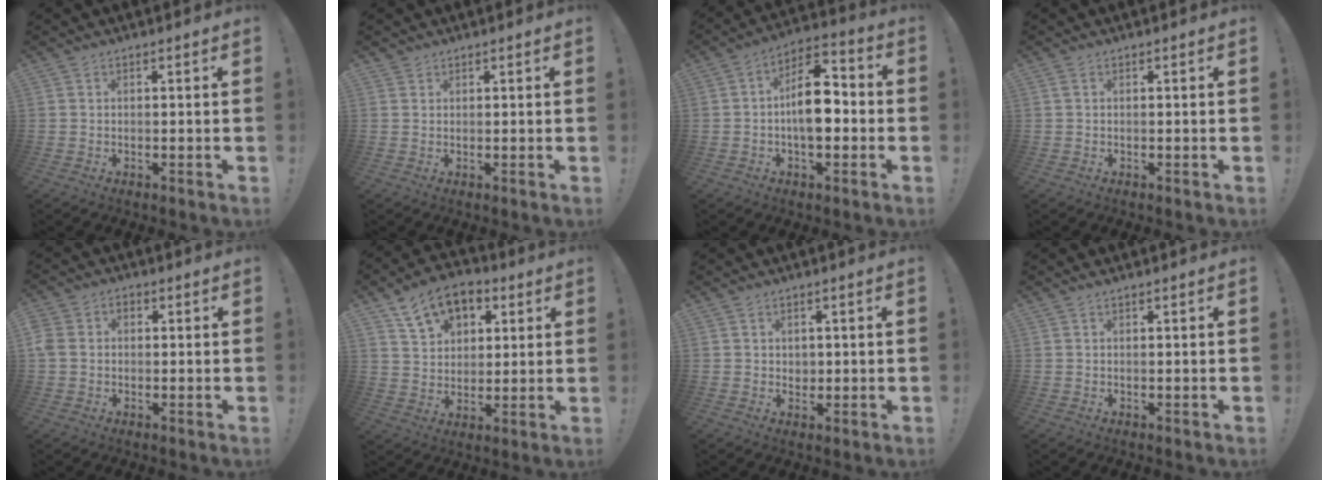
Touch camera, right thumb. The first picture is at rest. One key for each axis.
{"total": 1.4, "fx": 1.2, "fy": 0.8, "fz": 0.1, "tx": 0.005, "ty": -0.008, "tz": 0.021}
{"total": 13.5, "fx": -1.7, "fy": 7.8, "fz": 11.0, "tx": -0.172, "ty": 0.014, "tz": -0.033}
{"total": 0.5, "fx": 0.2, "fy": 0.1, "fz": 0.4, "tx": -0.010, "ty": 0.001, "tz": 0.004}
{"total": 5.3, "fx": -0.3, "fy": 4.5, "fz": 2.8, "tx": -0.056, "ty": 0.007, "tz": -0.005}
{"total": 12.5, "fx": 7.0, "fy": 8.6, "fz": 5.9, "tx": -0.093, "ty": -0.032, "tz": 0.135}
{"total": 2.5, "fx": 1.1, "fy": 2.2, "fz": 0.2, "tx": 0.006, "ty": -0.005, "tz": 0.019}
{"total": 0.7, "fx": 0.5, "fy": -0.1, "fz": 0.4, "tx": -0.001, "ty": -0.002, "tz": 0.007}